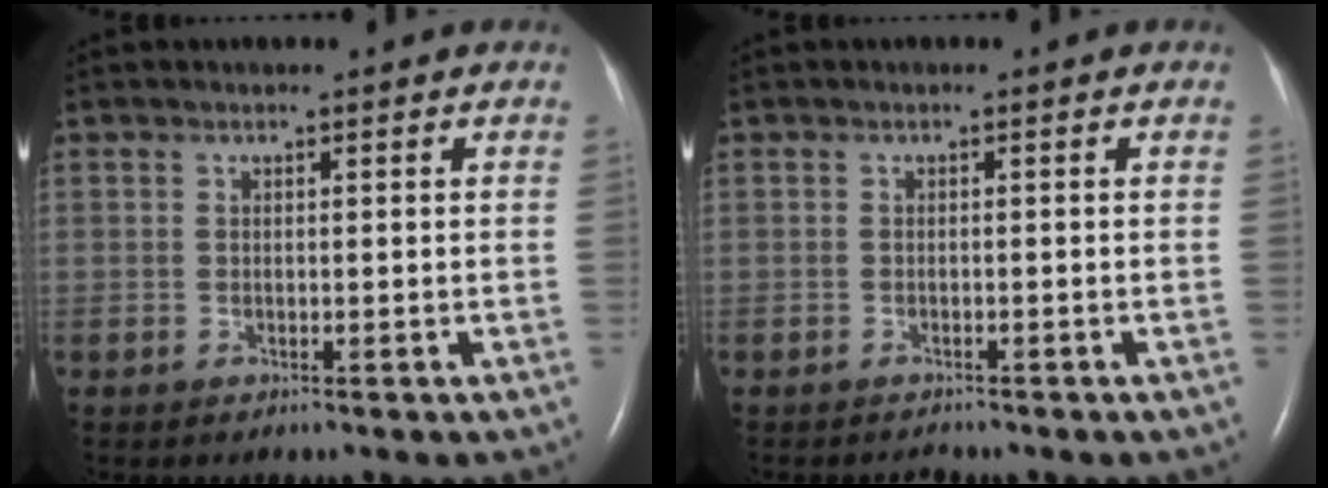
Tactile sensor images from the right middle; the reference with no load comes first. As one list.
[{"total": 1.2, "force": [-1.2, 0.2, 0.1], "torque": [-0.004, -0.005, -0.016]}]